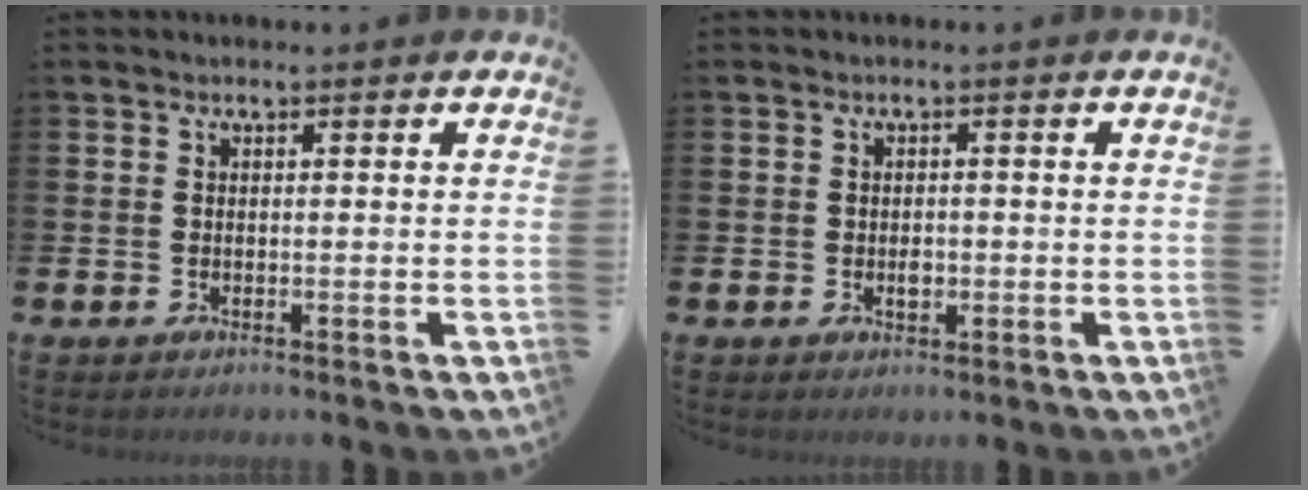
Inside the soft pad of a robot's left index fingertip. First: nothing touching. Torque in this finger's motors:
{"motor_torque": [0.21, 0.10, 0.00, 0.00]}